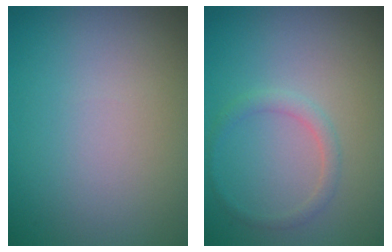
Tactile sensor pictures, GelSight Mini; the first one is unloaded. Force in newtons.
{"total": 1.3, "press": 1.3, "slide": 0.1}